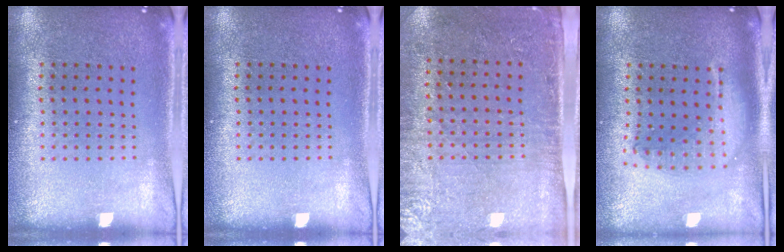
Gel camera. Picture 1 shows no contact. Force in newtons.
{"total": 0.0}
{"total": 2.9, "press": 2.5, "slide": 1.5}
{"total": 1.7, "press": 1.5, "slide": 0.9}